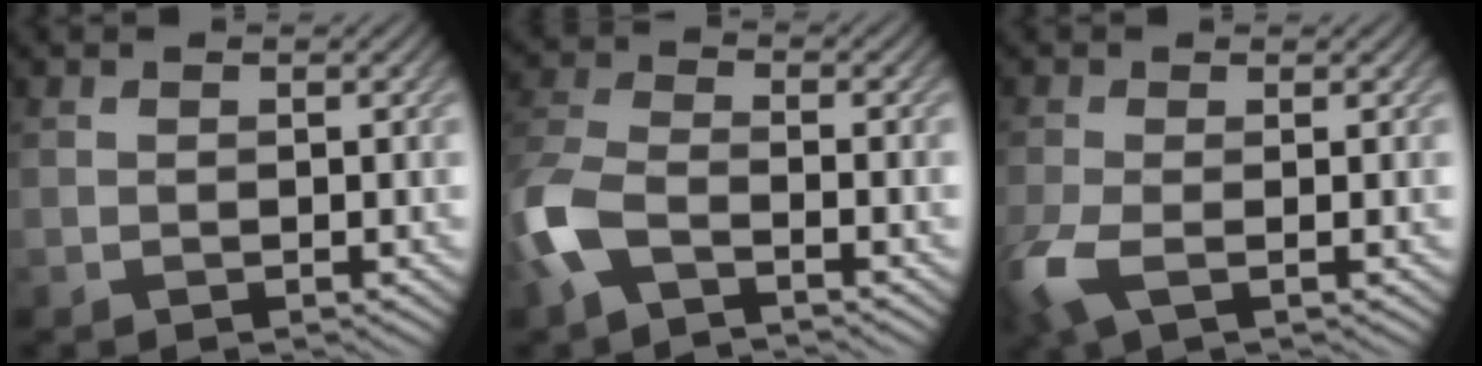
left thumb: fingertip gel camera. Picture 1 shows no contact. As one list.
[{"total": 6.7, "force": [-3.4, 3.1, 4.8], "torque": [-0.126, -0.006, -0.091]}, {"total": 4.6, "force": [-1.7, 1.7, 3.9], "torque": [-0.104, -0.009, -0.041]}]